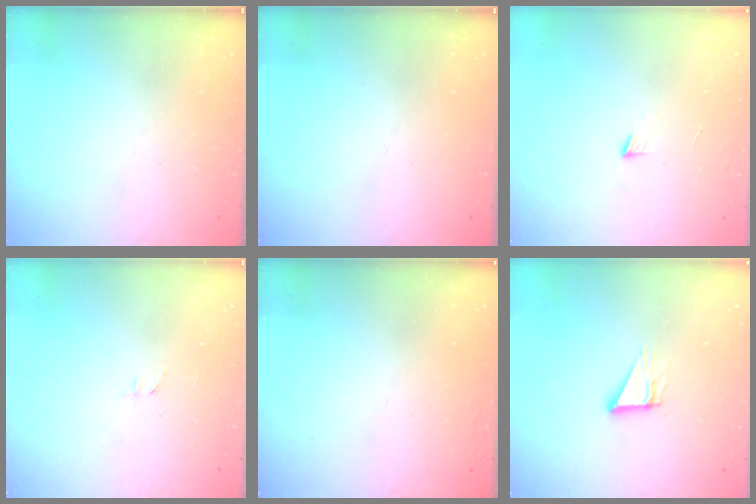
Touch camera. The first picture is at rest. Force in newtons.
{"total": 0.0}
{"total": 4.3, "press": 4.2, "slide": 0.4}
{"total": 4.5, "press": 3.7, "slide": 2.5}
{"total": 1.6, "press": 1.6, "slide": 0.1}
{"total": 3.8, "press": 3.8, "slide": 0.4}